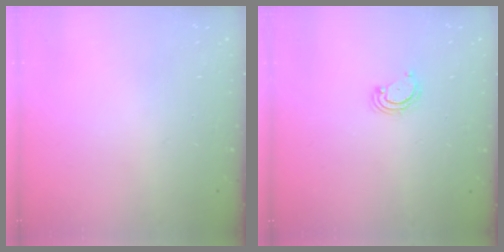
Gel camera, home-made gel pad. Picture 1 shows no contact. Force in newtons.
{"total": 2.9, "press": 2.9, "slide": 0.3}